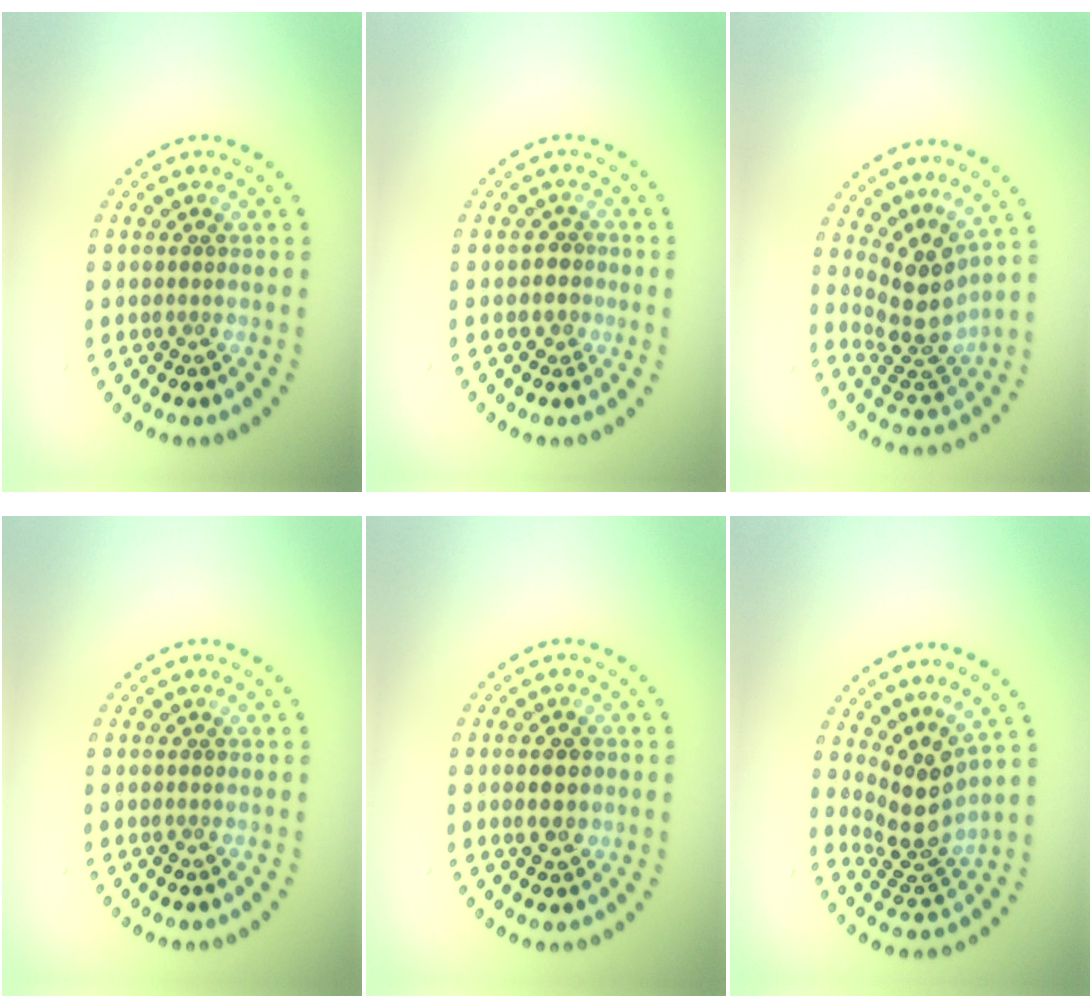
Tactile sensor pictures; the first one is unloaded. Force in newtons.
{"total": 1.5, "press": 1.2, "slide": 1.0}
{"total": 4.3, "press": 3.2, "slide": 3.0}
{"total": 0.0}
{"total": 3.1, "press": 3.1, "slide": 0.1}
{"total": 4.3, "press": 3.1, "slide": 2.9}